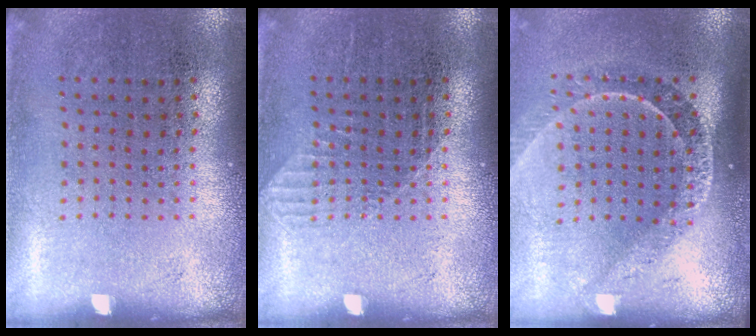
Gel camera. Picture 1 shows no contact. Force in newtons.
{"total": 0.7, "press": 0.6, "slide": 0.2}
{"total": 2.1, "press": 1.6, "slide": 1.3}